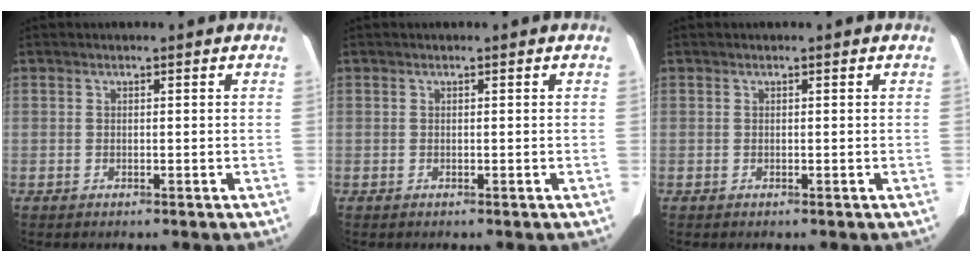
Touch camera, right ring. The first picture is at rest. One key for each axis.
{"total": 0.0}
{"total": 0.0}